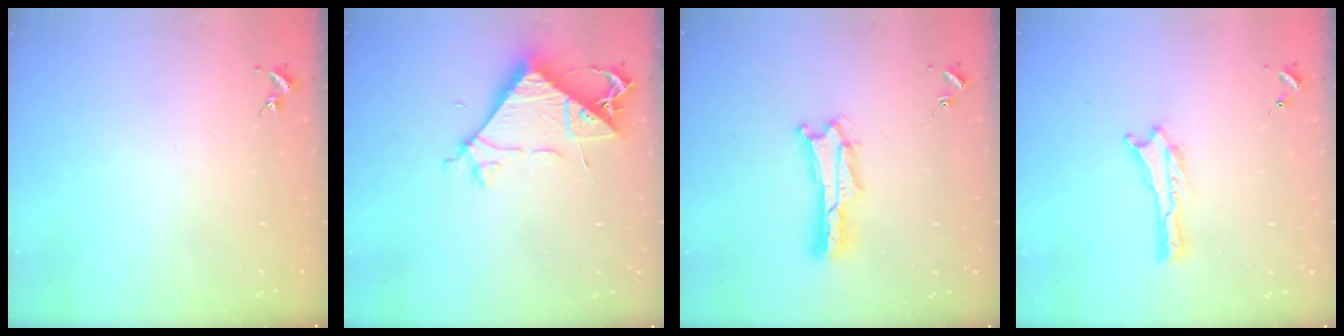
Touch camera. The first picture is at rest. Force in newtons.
{"total": 7.2, "press": 7.1, "slide": 1.2}
{"total": 2.1, "press": 2.1, "slide": 0.3}
{"total": 0.0}